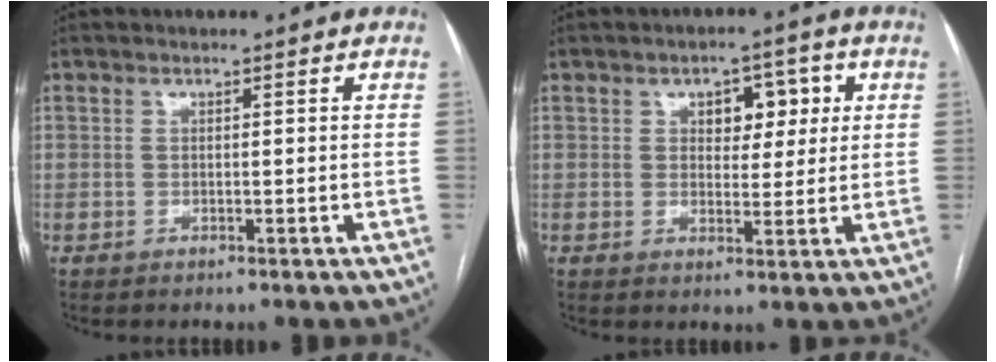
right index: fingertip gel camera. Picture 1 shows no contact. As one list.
[{"total": 5.7, "force": [1.9, 3.4, 4.2], "torque": [-0.049, 0.015, 0.029]}]